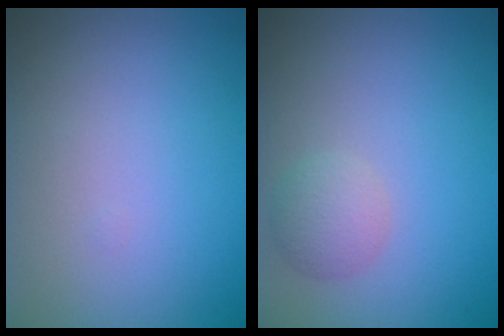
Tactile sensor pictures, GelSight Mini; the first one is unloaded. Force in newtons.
{"total": 2.0, "press": 2.0, "slide": 0.0}